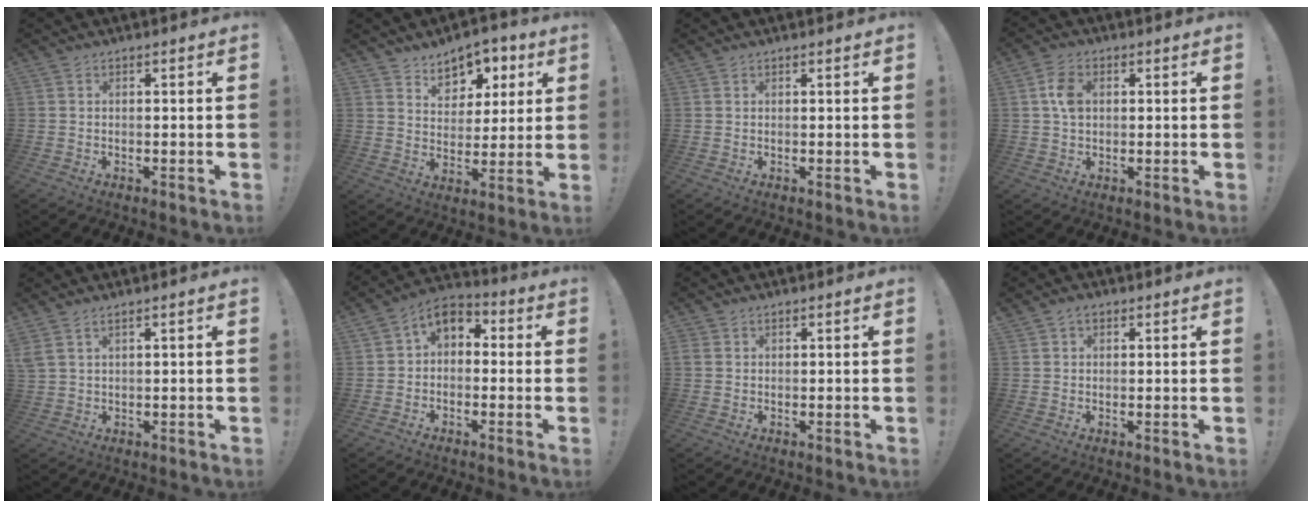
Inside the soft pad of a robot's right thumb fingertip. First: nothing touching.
{"total": 8.5, "force": [5.4, 6.1, 2.3], "torque": [-0.025, -0.042, 0.105]}
{"total": 0.7, "force": [0.6, 0.3, 0.0], "torque": [0.004, -0.003, 0.011]}
{"total": 6.3, "force": [1.2, 4.3, 4.4], "torque": [-0.070, 0.000, 0.020]}
{"total": 3.2, "force": [2.1, 0.7, 2.3], "torque": [-0.045, -0.007, 0.041]}
{"total": 6.2, "force": [0.3, 4.9, 3.8], "torque": [-0.064, 0.007, 0.010]}
{"total": 1.3, "force": [0.8, 1.0, 0.4], "torque": [-0.008, 0.001, 0.015]}
{"total": 2.0, "force": [1.2, 1.3, 0.9], "torque": [-0.013, -0.001, 0.021]}